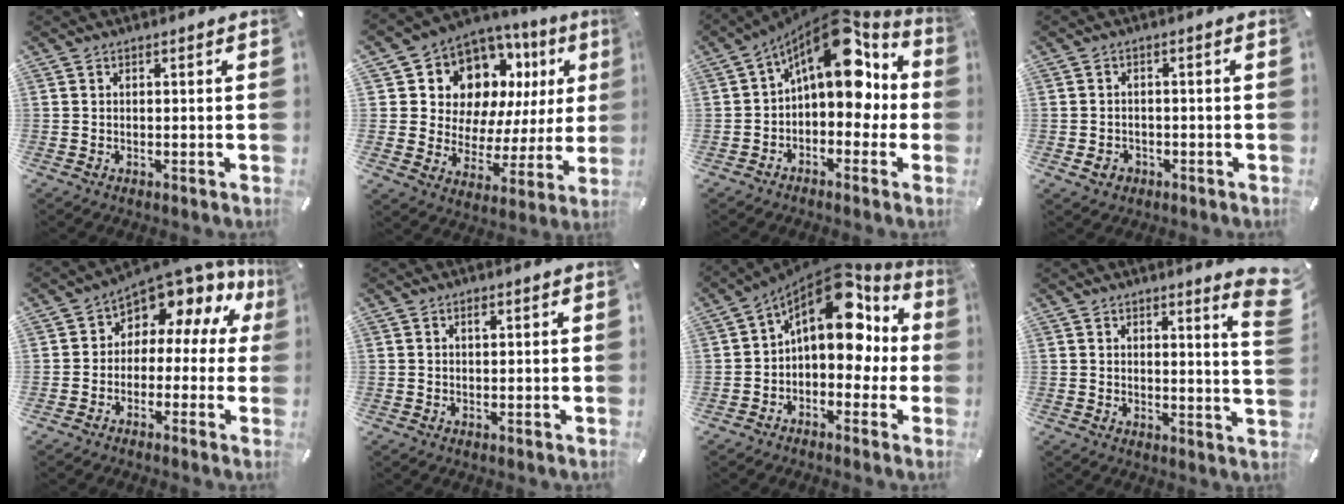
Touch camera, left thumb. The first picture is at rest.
{"total": 12.5, "force": [7.6, 9.0, 4.3], "torque": [-0.074, -0.076, 0.139]}
{"total": 16.1, "force": [7.4, 8.8, 11.3], "torque": [-0.156, -0.052, 0.125]}
{"total": 3.2, "force": [-1.3, 2.7, 1.2], "torque": [-0.027, 0.002, -0.027]}
{"total": 7.5, "force": [5.4, 4.2, 2.9], "torque": [-0.049, -0.066, 0.094]}
{"total": 0.8, "force": [0.4, 0.3, 0.7], "torque": [-0.014, 0.003, 0.006]}
{"total": 16.5, "force": [6.2, 9.5, 11.9], "torque": [-0.176, -0.040, 0.102]}
{"total": 5.4, "force": [3.9, 0.4, 3.6], "torque": [-0.050, -0.030, 0.063]}